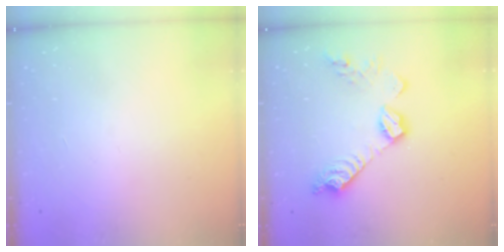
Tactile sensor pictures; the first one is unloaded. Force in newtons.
{"total": 12.4, "press": 12.4, "slide": 0.8}